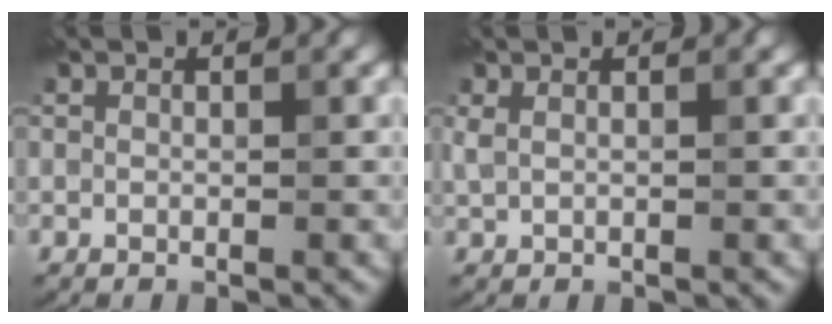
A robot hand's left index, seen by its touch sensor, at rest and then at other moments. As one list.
[{"total": 1.1, "force": [0.6, 0.6, 0.8], "torque": [-0.020, 0.005, 0.011]}]